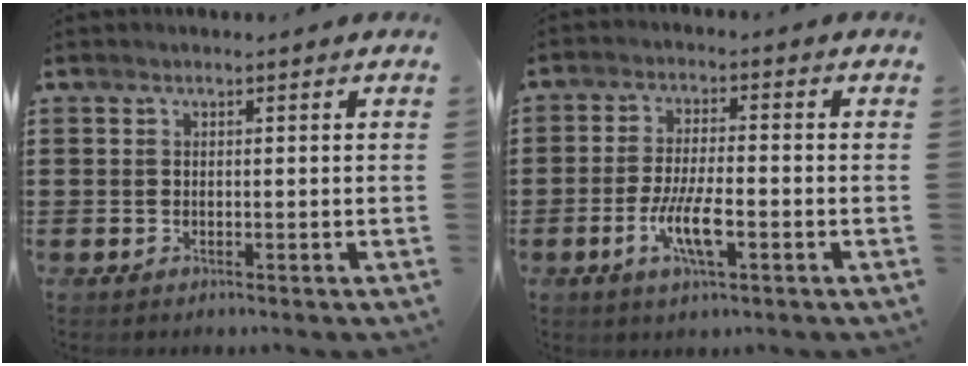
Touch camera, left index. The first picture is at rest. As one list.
[{"total": 7.0, "force": [-2.5, 1.8, 6.2], "torque": [-0.126, -0.009, -0.048]}]